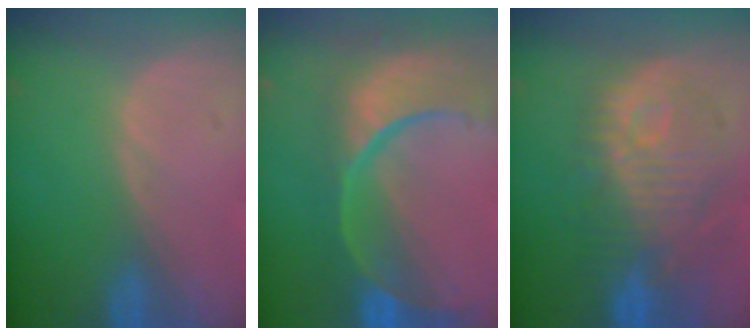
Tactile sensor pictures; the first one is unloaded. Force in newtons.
{"total": 13.5, "press": 10.8, "slide": 8.0}
{"total": 11.0, "press": 10.6, "slide": 3.1}